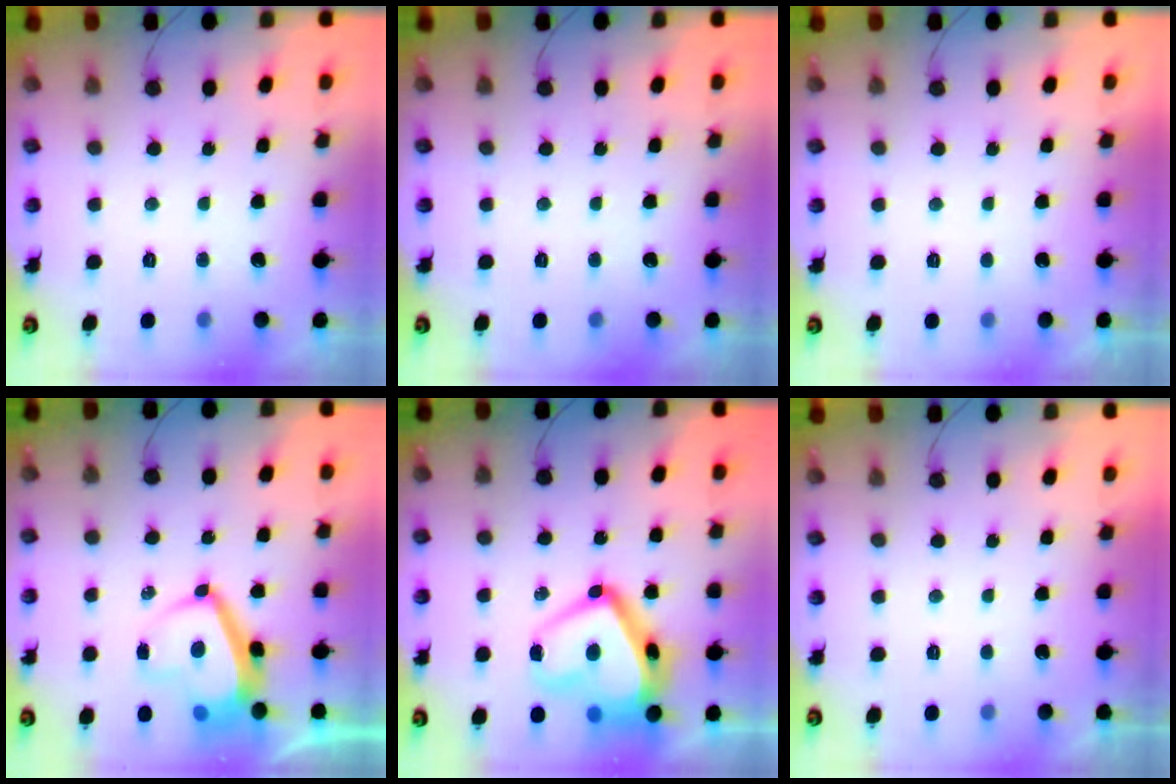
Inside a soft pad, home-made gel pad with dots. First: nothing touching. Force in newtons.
{"total": 0.0}
{"total": 2.2, "press": 2.2, "slide": 0.3}
{"total": 8.8, "press": 8.7, "slide": 1.5}
{"total": 21.4, "press": 21.4, "slide": 1.5}
{"total": 2.1, "press": 2.1, "slide": 0.4}